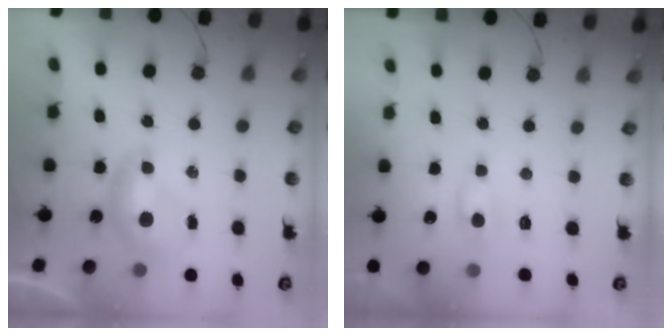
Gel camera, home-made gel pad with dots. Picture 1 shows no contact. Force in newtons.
{"total": 0.6, "press": 0.4, "slide": 0.4}